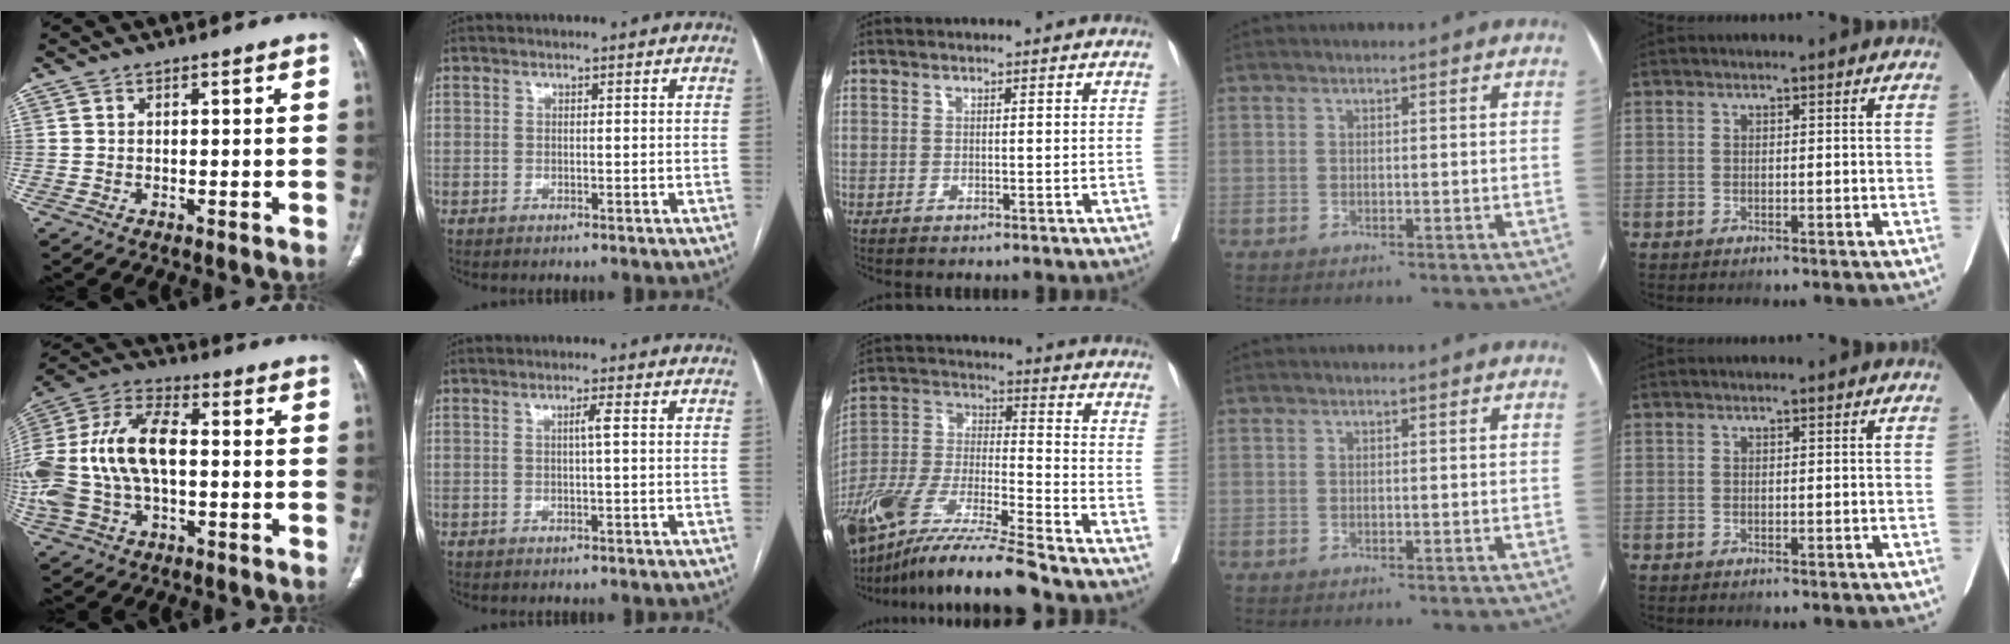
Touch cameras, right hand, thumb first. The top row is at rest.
{"thumb": {"total": 20.6, "force": [-0.7, 12.0, 16.8], "torque": [-0.383, 0.029, -0.013]}, "index": {"total": 1.6, "force": [0.2, -0.3, 1.6], "torque": [-0.026, 0.001, 0.003]}, "middle": {"total": 20.1, "force": [-16.0, 0.6, 12.2], "torque": [-0.281, -0.044, -0.308]}}